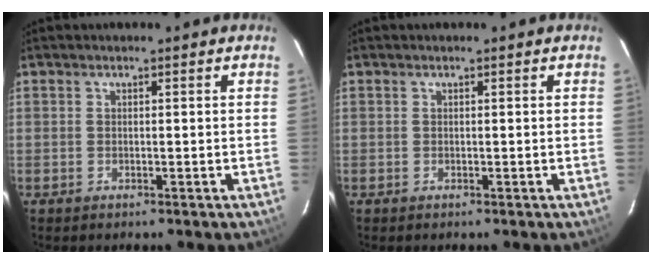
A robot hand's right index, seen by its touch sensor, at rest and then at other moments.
{"total": 0.0}